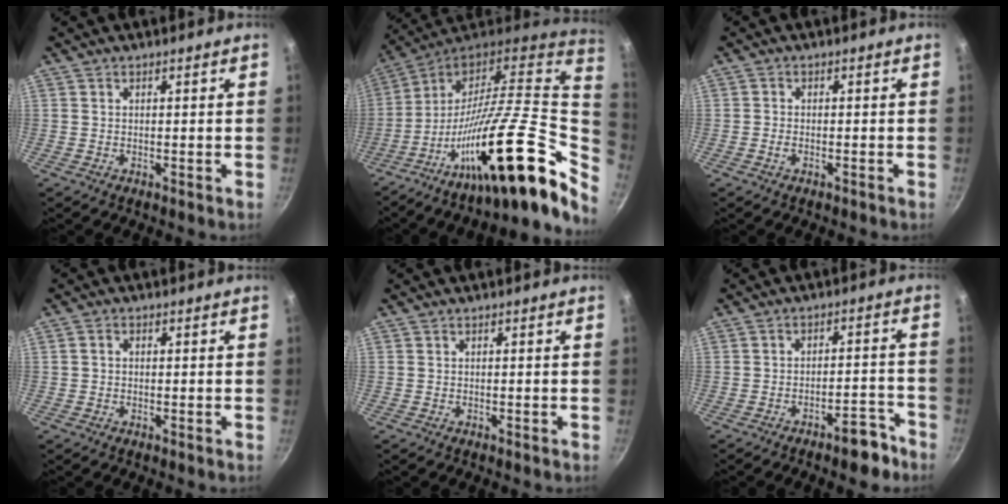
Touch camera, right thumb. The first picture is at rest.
{"total": 28.5, "force": [-1.1, 6.9, 27.7], "torque": [-0.430, -0.030, -0.028]}
{"total": 1.2, "force": [-0.7, 0.6, 0.8], "torque": [-0.022, 0.005, -0.017]}
{"total": 1.1, "force": [0.0, 0.9, 0.7], "torque": [-0.015, 0.006, -0.001]}
{"total": 0.0}
{"total": 6.5, "force": [-4.7, 2.2, 4.0], "torque": [-0.033, 0.051, -0.054]}